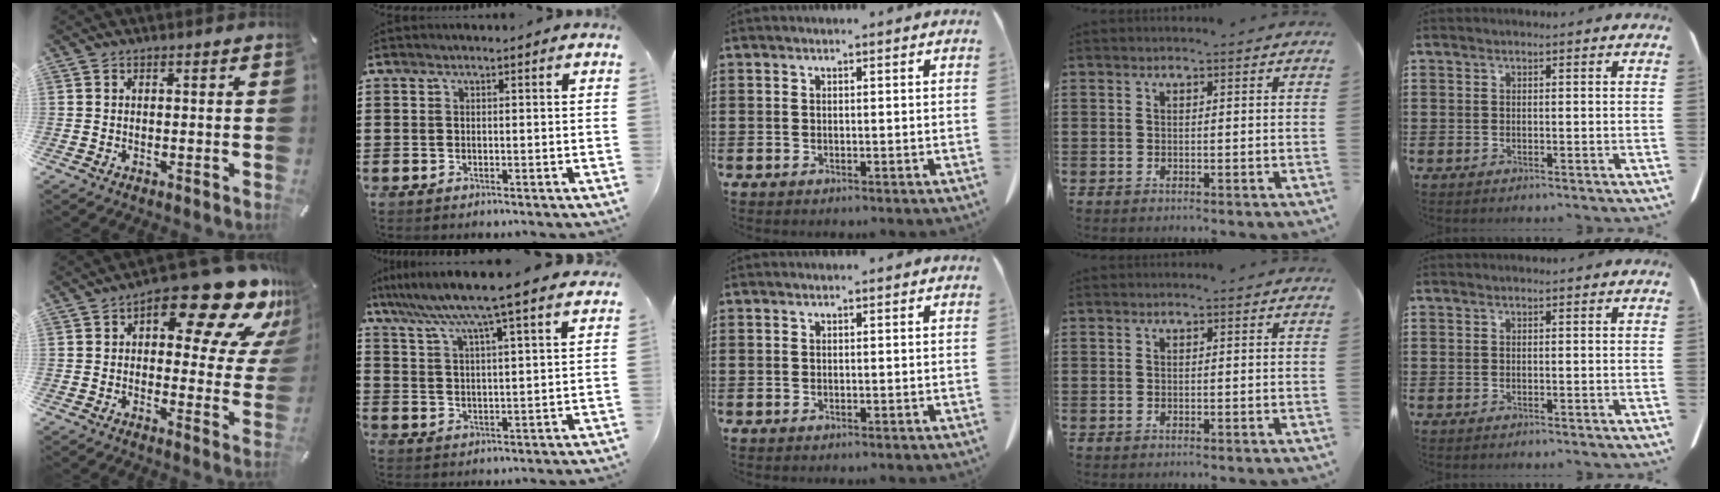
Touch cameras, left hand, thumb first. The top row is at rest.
{"thumb": {"total": 19.6, "force": [12.1, 7.8, 13.4], "torque": [-0.169, -0.090, 0.194]}, "index": {"total": 7.5, "force": [6.2, -0.9, 4.0], "torque": [-0.100, -0.036, 0.103]}}